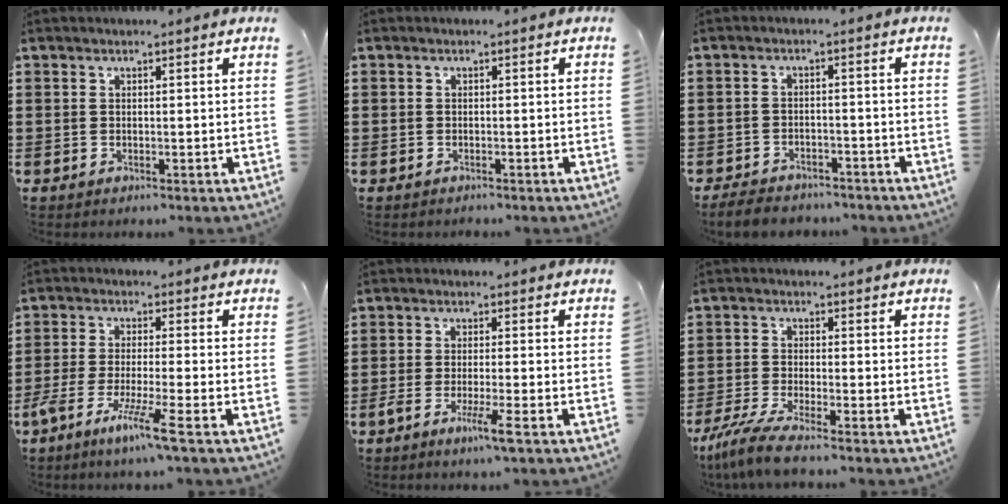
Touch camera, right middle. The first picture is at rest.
{"total": 0.6, "force": [-0.5, 0.3, 0.0], "torque": [0.001, 0.003, -0.013]}
{"total": 3.5, "force": [-3.4, 0.8, 0.6], "torque": [-0.019, 0.001, -0.073]}
{"total": 6.8, "force": [-4.9, -0.5, 4.6], "torque": [-0.101, -0.020, -0.096]}
{"total": 4.4, "force": [-2.5, 0.1, 3.6], "torque": [-0.072, -0.015, -0.045]}
{"total": 4.9, "force": [-4.0, -0.1, 2.9], "torque": [-0.085, -0.025, -0.084]}